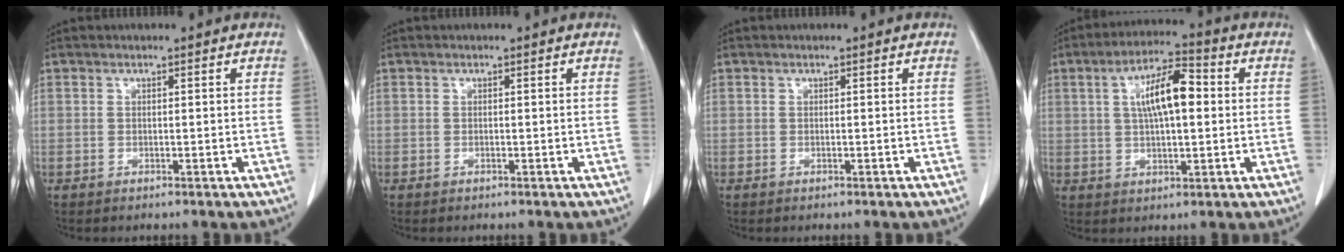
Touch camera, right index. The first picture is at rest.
{"total": 0.0}
{"total": 0.0}
{"total": 9.5, "force": [1.6, 2.7, 9.0], "torque": [-0.165, 0.022, 0.025]}